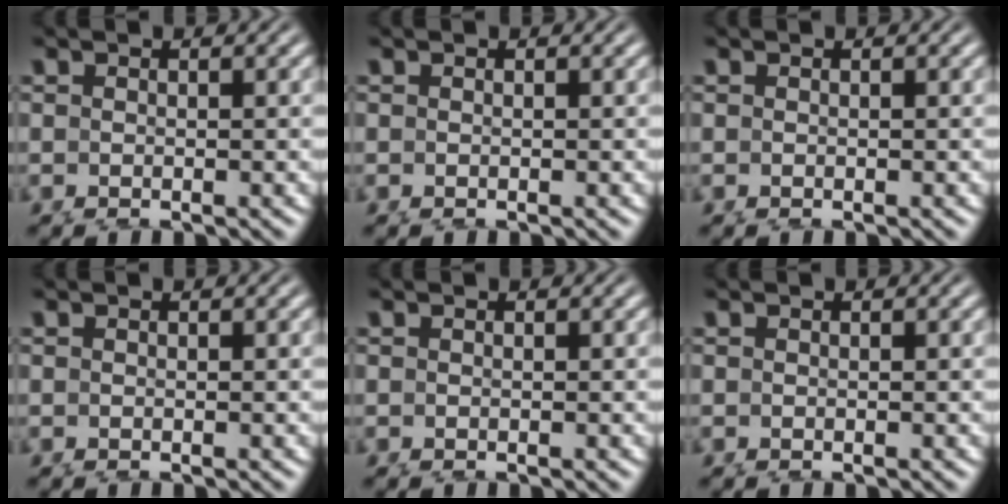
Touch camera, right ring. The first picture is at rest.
{"total": 0.0}
{"total": 0.0}
{"total": 0.0}
{"total": 0.0}
{"total": 0.0}